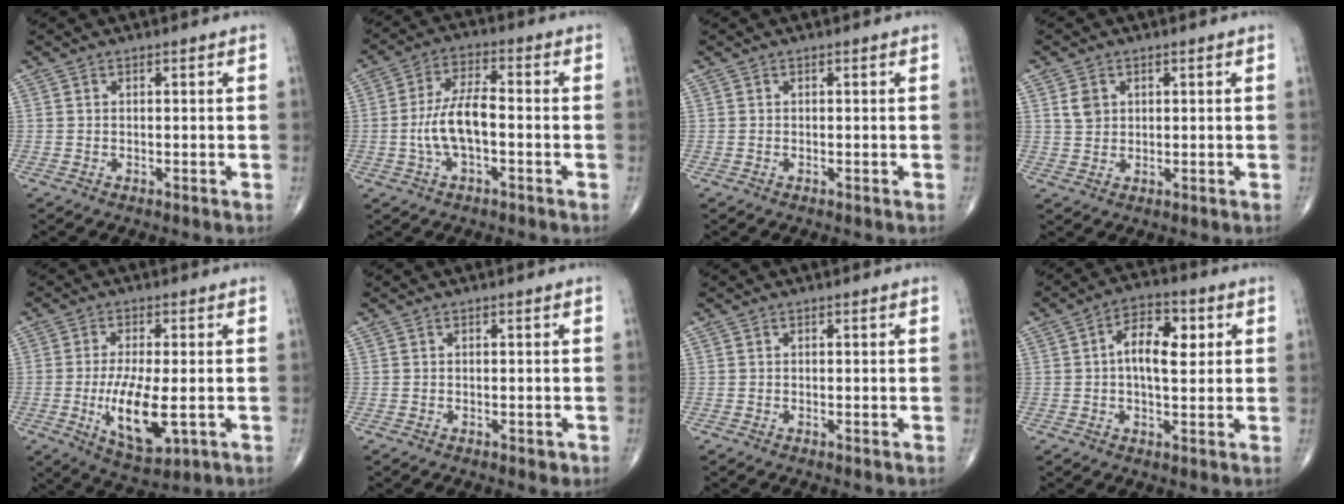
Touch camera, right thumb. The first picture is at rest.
{"total": 8.7, "force": [-1.7, 3.5, 7.8], "torque": [-0.160, 0.025, -0.035]}
{"total": 0.0}
{"total": 3.2, "force": [1.1, 2.5, 1.6], "torque": [-0.020, -0.004, 0.025]}
{"total": 11.0, "force": [-2.0, 3.9, 10.1], "torque": [-0.180, -0.020, -0.026]}
{"total": 0.9, "force": [-0.4, 0.5, 0.6], "torque": [-0.004, -0.002, -0.004]}
{"total": 0.0}
{"total": 9.1, "force": [1.5, 4.7, 7.6], "torque": [-0.107, 0.011, 0.018]}